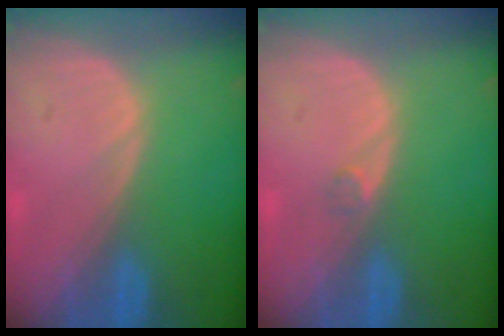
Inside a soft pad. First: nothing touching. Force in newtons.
{"total": 0.9, "press": 0.8, "slide": 0.5}